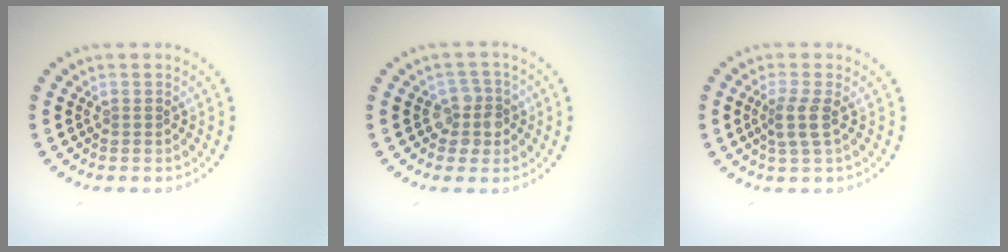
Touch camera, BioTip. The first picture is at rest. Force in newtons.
{"total": 2.6, "press": 2.2, "slide": 1.3}
{"total": 2.1, "press": 1.7, "slide": 1.3}